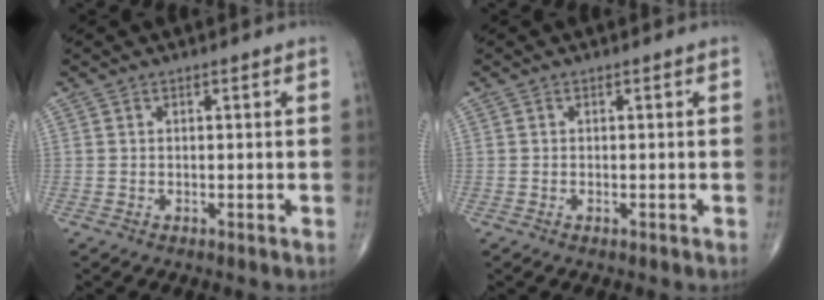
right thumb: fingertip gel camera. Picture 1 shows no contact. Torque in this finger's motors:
{"motor_torque": [-0.24, -0.07, -0.16, -0.03, -0.03]}